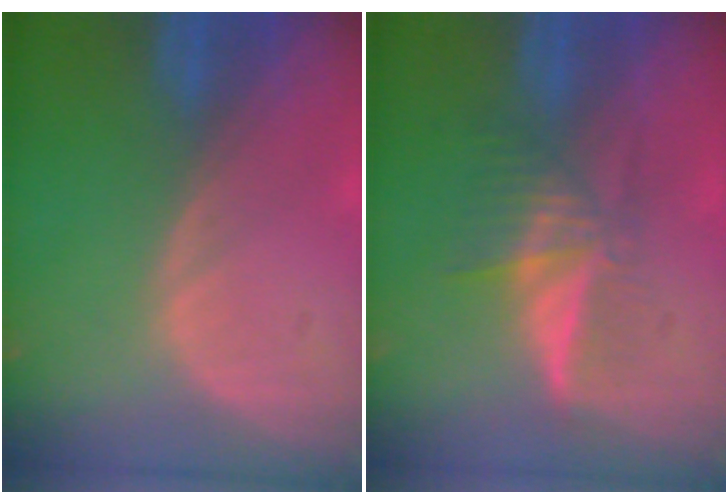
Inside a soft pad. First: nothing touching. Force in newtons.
{"total": 6.0, "press": 5.3, "slide": 2.9}